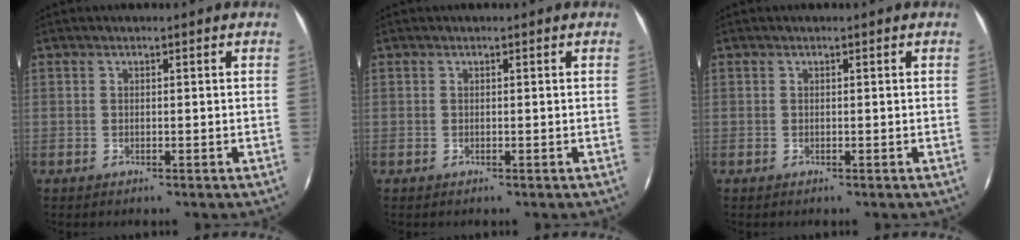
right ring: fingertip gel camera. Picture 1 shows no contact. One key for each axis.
{"total": 0.0}
{"total": 0.0}